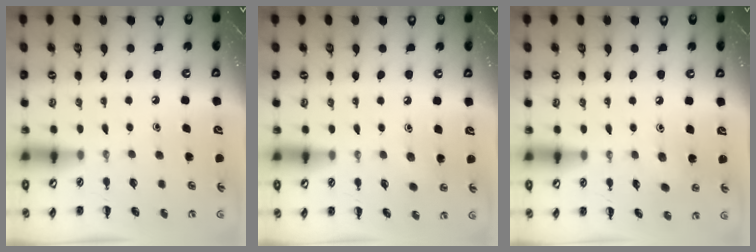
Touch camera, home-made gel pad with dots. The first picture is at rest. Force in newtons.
{"total": 3.1, "press": 3.0, "slide": 0.8}
{"total": 5.0, "press": 4.9, "slide": 1.0}